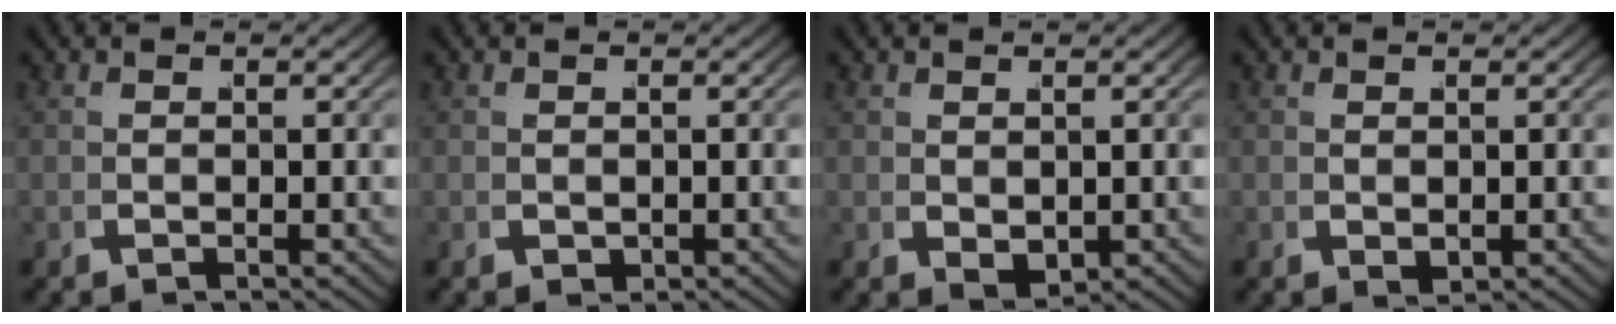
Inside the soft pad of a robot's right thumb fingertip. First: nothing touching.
{"total": 0.6, "force": [0.2, 0.5, 0.3], "torque": [-0.006, -0.006, 0.011]}
{"total": 1.8, "force": [0.3, 1.2, 1.2], "torque": [-0.026, -0.016, 0.023]}
{"total": 0.8, "force": [0.3, 0.5, 0.6], "torque": [-0.013, -0.008, 0.016]}